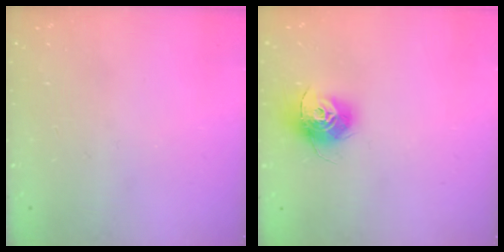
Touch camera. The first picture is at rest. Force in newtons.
{"total": 12.1, "press": 12.1, "slide": 0.8}